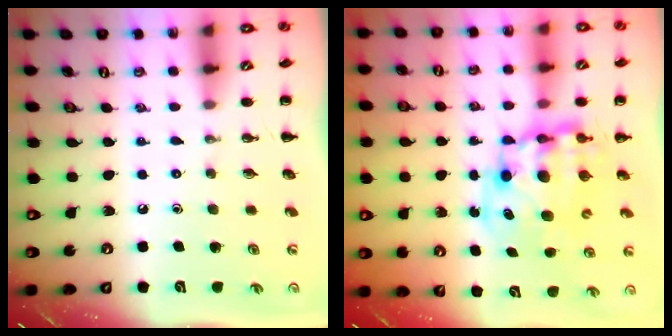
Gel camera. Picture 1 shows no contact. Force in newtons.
{"total": 10.1, "press": 9.7, "slide": 2.8}